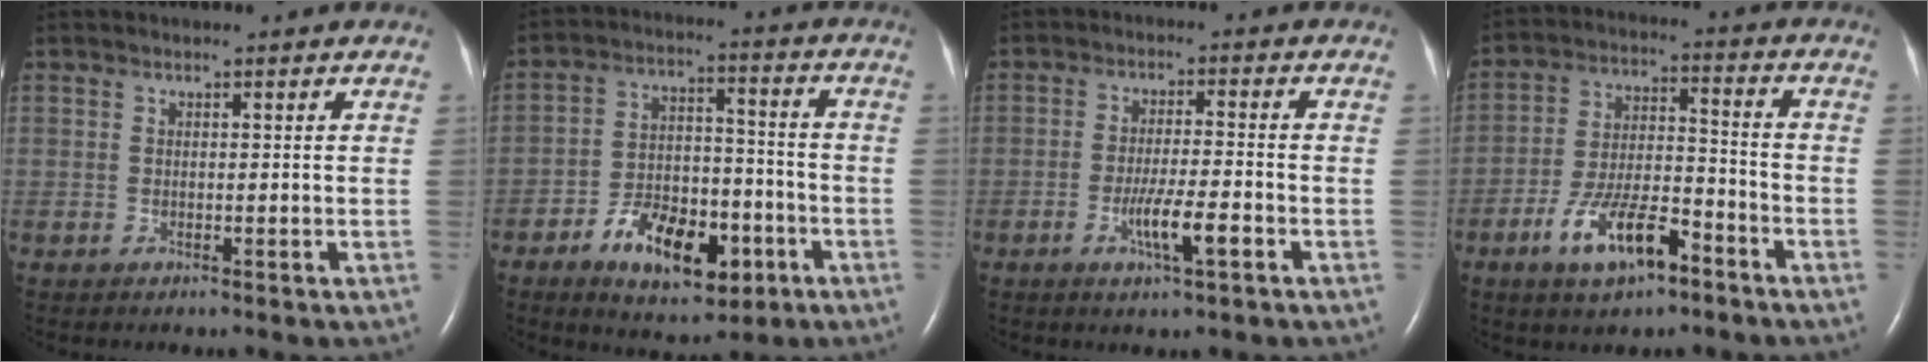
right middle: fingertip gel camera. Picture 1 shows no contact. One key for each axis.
{"total": 12.4, "fx": -6.1, "fy": 6.0, "fz": 9.0, "tx": -0.156, "ty": 0.012, "tz": -0.092}
{"total": 5.6, "fx": -2.5, "fy": 0.4, "fz": 5.0, "tx": -0.094, "ty": -0.006, "tz": -0.044}
{"total": 10.8, "fx": -6.3, "fy": 3.6, "fz": 8.0, "tx": -0.157, "ty": 0.006, "tz": -0.109}